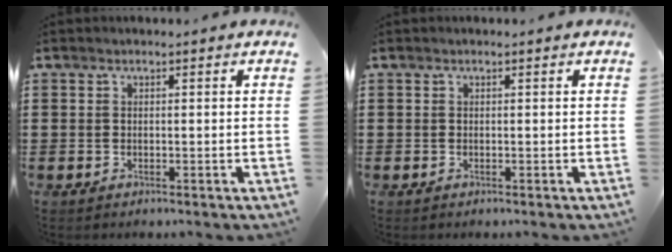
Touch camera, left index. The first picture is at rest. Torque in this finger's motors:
{"motor_torque": [-0.02, -0.01, 0.00, 0.00]}